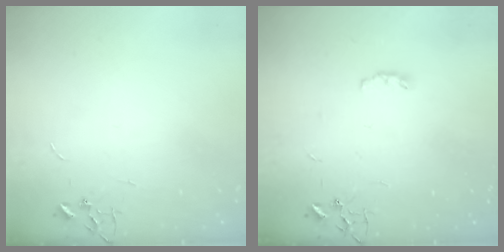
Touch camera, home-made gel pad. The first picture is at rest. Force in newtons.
{"total": 3.7, "press": 3.7, "slide": 0.6}